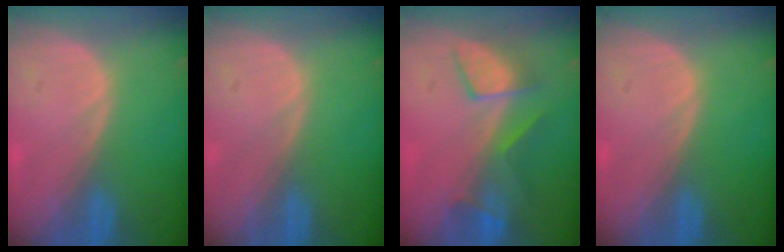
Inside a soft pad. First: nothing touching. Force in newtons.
{"total": 0.0}
{"total": 5.9, "press": 5.7, "slide": 1.1}
{"total": 0.0}